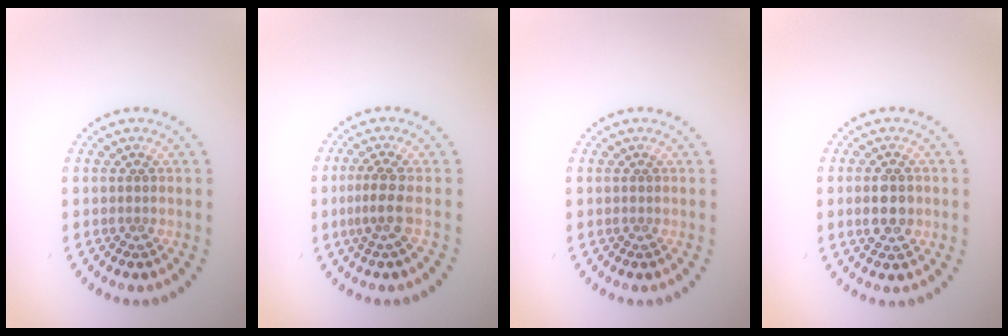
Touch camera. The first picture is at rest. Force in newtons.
{"total": 2.3, "press": 1.5, "slide": 1.7}
{"total": 0.0}
{"total": 2.6, "press": 2.6, "slide": 0.2}